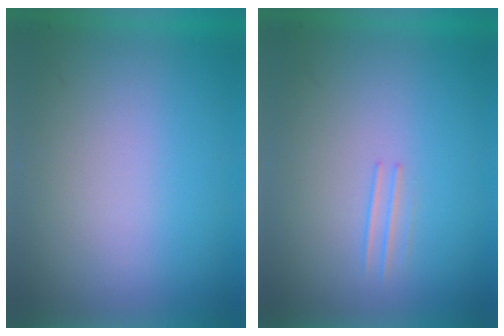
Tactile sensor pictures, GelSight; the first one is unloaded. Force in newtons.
{"total": 1.2}